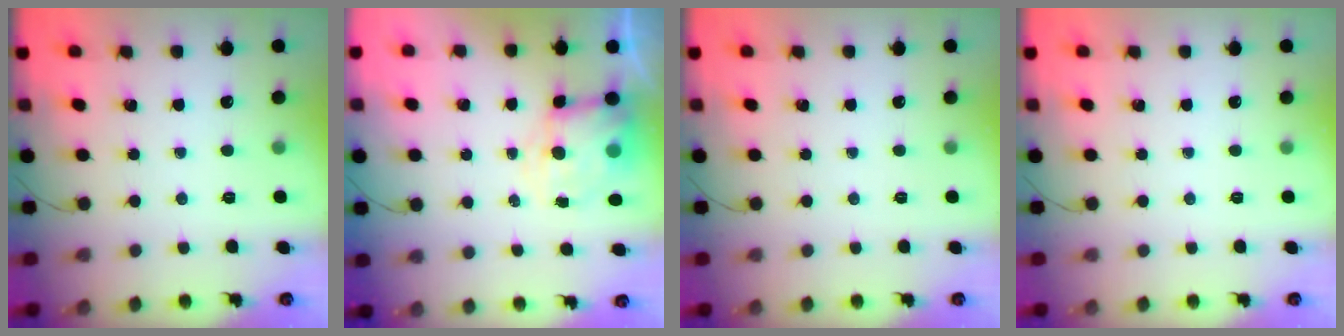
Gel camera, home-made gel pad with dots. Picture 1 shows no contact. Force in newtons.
{"total": 7.2, "press": 7.2, "slide": 0.7}
{"total": 0.0}
{"total": 0.0}